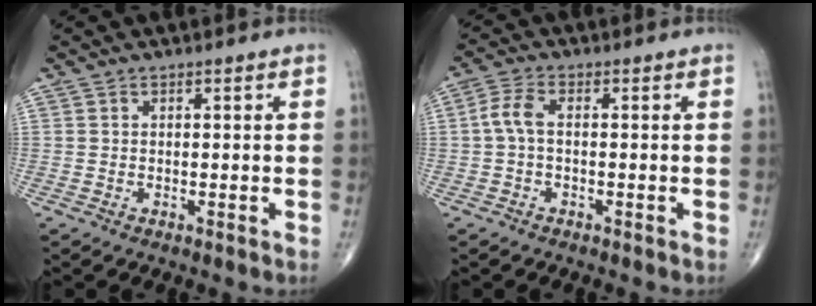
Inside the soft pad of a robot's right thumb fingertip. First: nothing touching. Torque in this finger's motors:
{"motor_torque": [0.22, 0.22, 0.71, 0.45, 0.31]}